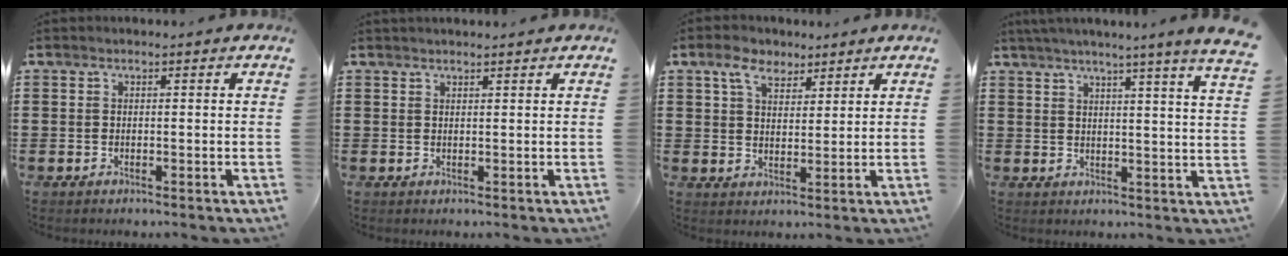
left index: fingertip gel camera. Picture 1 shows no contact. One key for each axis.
{"total": 1.0, "fx": 1.0, "fy": 0.0, "fz": 0.2, "tx": -0.006, "ty": -0.001, "tz": 0.019}
{"total": 5.5, "fx": 3.7, "fy": 3.2, "fz": 2.5, "tx": -0.059, "ty": 0.008, "tz": 0.067}
{"total": 4.5, "fx": 3.5, "fy": -1.4, "fz": 2.4, "tx": -0.061, "ty": -0.028, "tz": 0.053}